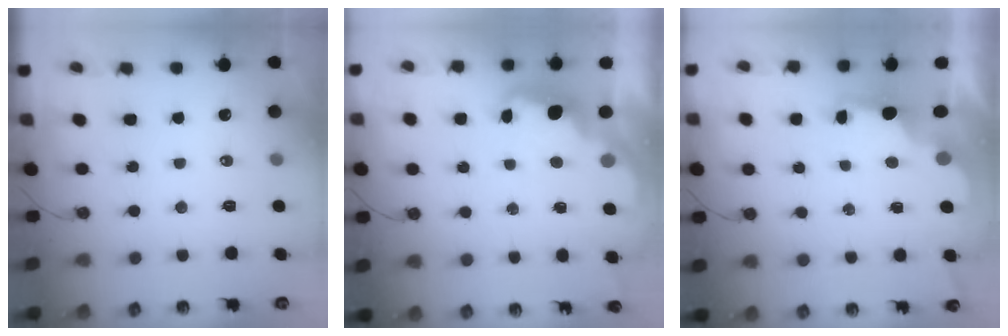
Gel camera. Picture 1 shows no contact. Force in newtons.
{"total": 2.8, "press": 2.7, "slide": 0.6}
{"total": 2.5, "press": 2.4, "slide": 0.7}